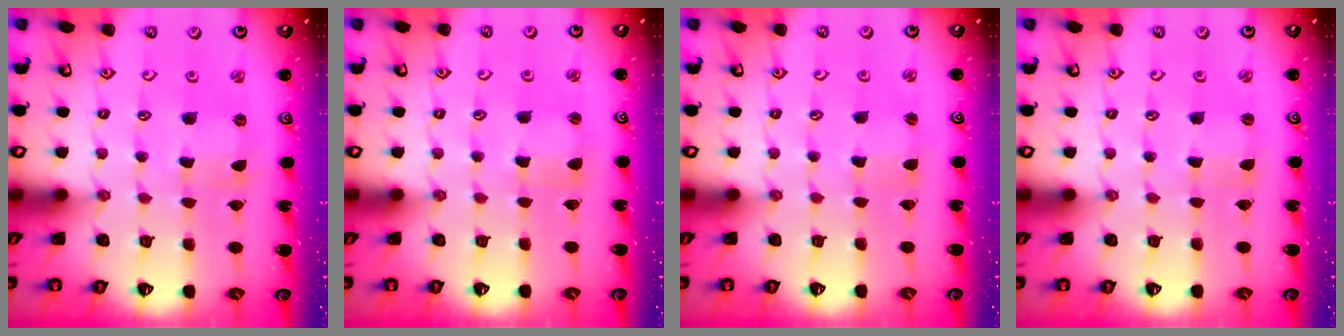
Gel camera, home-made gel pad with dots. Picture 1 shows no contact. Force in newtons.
{"total": 1.7, "press": 1.7, "slide": 0.3}
{"total": 1.8, "press": 1.7, "slide": 0.3}
{"total": 0.0}